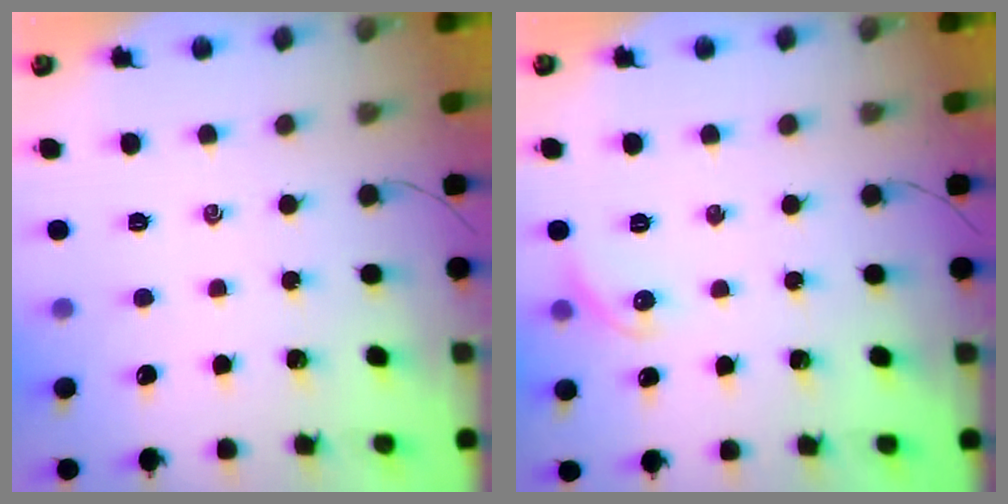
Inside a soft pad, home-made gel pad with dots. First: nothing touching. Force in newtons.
{"total": 6.1, "press": 6.0, "slide": 1.0}